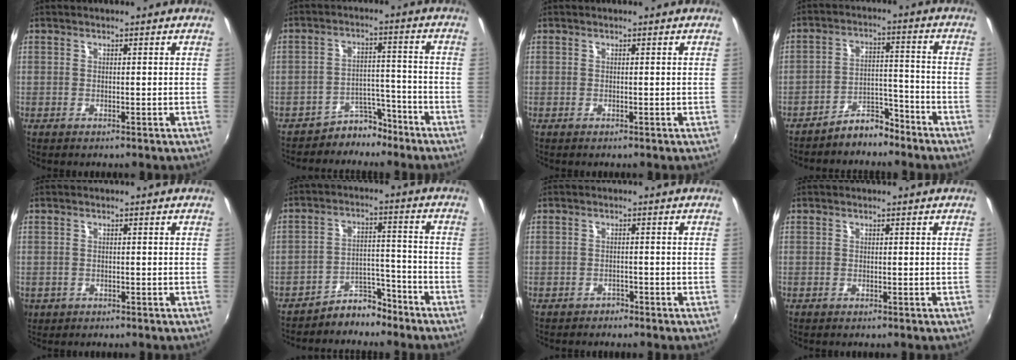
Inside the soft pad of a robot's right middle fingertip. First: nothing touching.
{"total": 5.8, "force": [-5.0, 3.0, 0.4], "torque": [-0.005, 0.028, -0.073]}
{"total": 0.0}
{"total": 6.0, "force": [-5.5, 2.1, 1.3], "torque": [-0.024, 0.025, -0.085]}
{"total": 2.7, "force": [-0.6, 2.4, 1.1], "torque": [-0.025, -0.005, -0.007]}
{"total": 6.6, "force": [-5.9, 2.7, 0.7], "torque": [-0.009, 0.031, -0.093]}
{"total": 1.5, "force": [-1.4, 0.7, 0.0], "torque": [-0.005, 0.001, -0.021]}
{"total": 0.0}